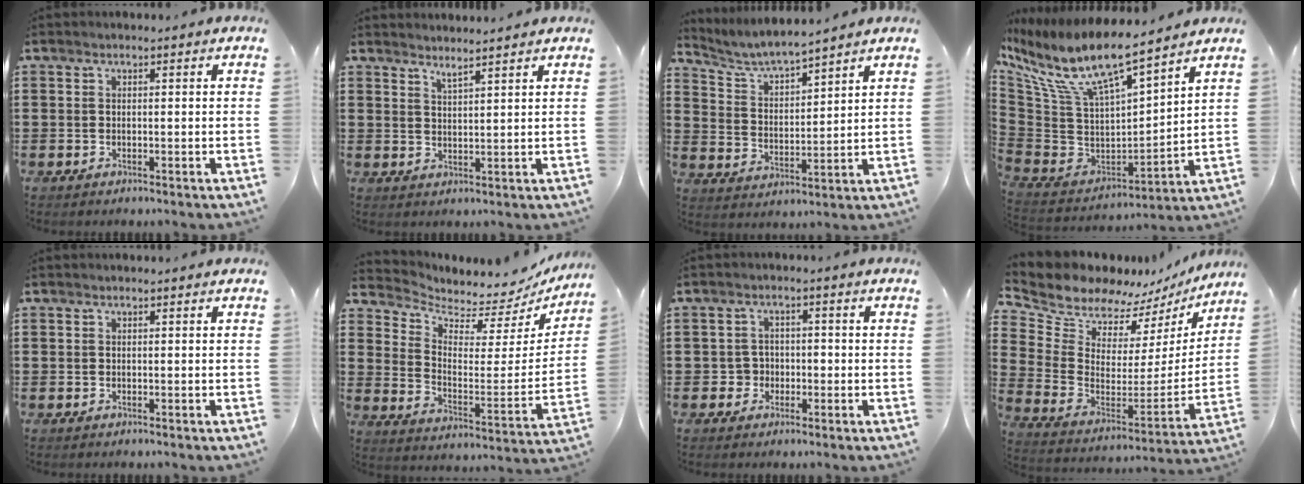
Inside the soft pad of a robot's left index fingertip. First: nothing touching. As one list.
[{"total": 2.5, "force": [2.5, -0.3, 0.3], "torque": [-0.012, -0.007, 0.047]}, {"total": 4.9, "force": [4.7, 0.2, 1.4], "torque": [-0.050, -0.030, 0.078]}, {"total": 12.0, "force": [8.0, 2.9, 8.4], "torque": [-0.203, -0.059, 0.132]}, {"total": 0.0}, {"total": 3.8, "force": [3.5, 1.4, 0.5], "torque": [-0.039, -0.039, 0.054]}, {"total": 2.8, "force": [-0.8, 2.5, 0.9], "torque": [-0.028, 0.004, -0.020]}, {"total": 9.3, "force": [8.7, 3.1, 1.2], "torque": [-0.080, -0.068, 0.155]}]